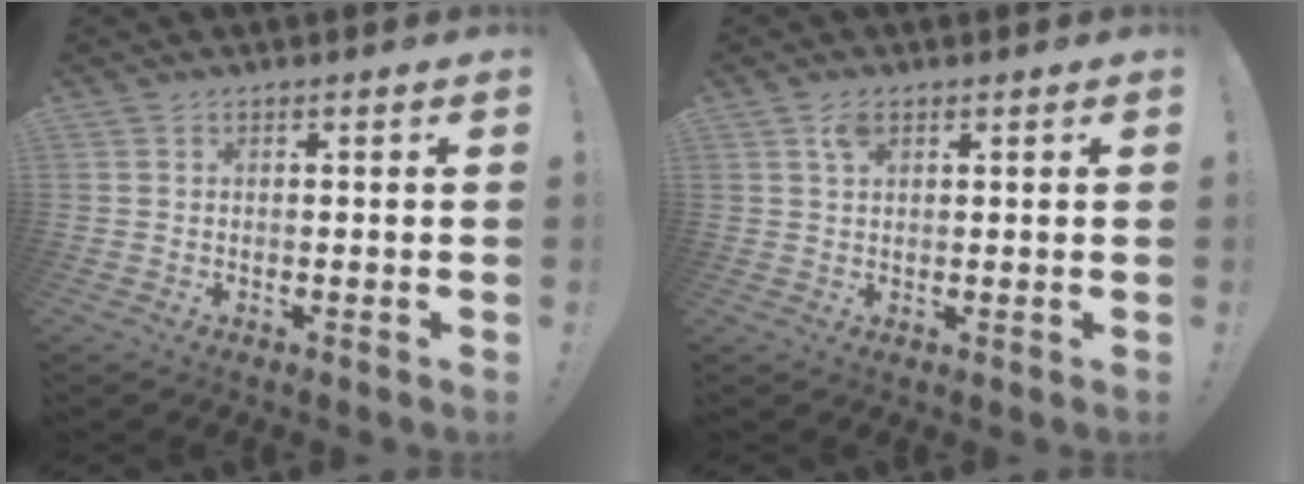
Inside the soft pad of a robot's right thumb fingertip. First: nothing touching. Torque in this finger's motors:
{"motor_torque": [0.02, 0.51, 0.12, -0.05, 0.00]}